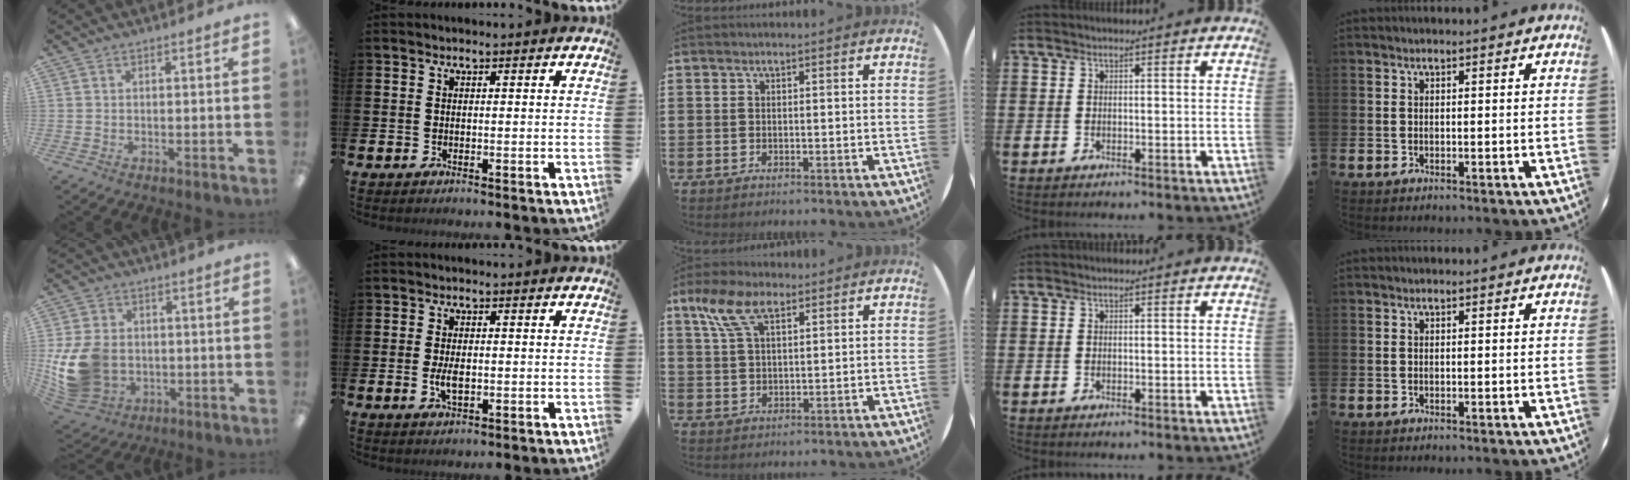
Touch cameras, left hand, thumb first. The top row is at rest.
{"thumb": {"total": 14.8, "force": [-1.8, 11.8, 8.8], "torque": [-0.200, 0.007, -0.028]}, "index": {"total": 3.0, "force": [-0.3, 1.5, 2.6], "torque": [-0.049, 0.003, -0.006]}, "middle": {"total": 6.9, "force": [4.2, 3.0, 4.7], "torque": [-0.103, 0.004, 0.076]}}